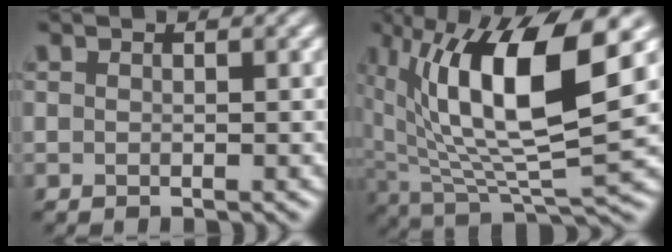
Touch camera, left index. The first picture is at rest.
{"total": 13.7, "force": [4.2, 4.3, 12.3], "torque": [-0.216, 0.002, 0.080]}